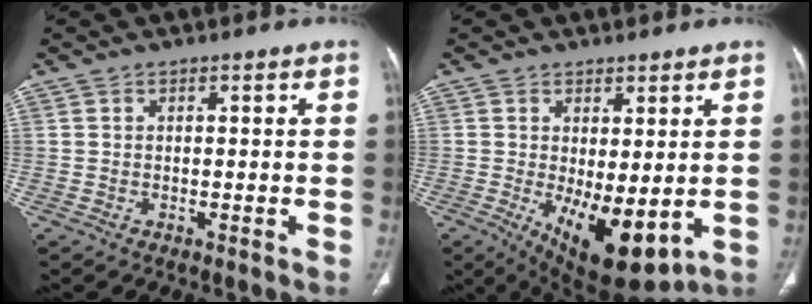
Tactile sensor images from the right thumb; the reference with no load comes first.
{"total": 12.0, "force": [-1.7, 5.1, 10.7], "torque": [-0.158, -0.025, -0.003]}